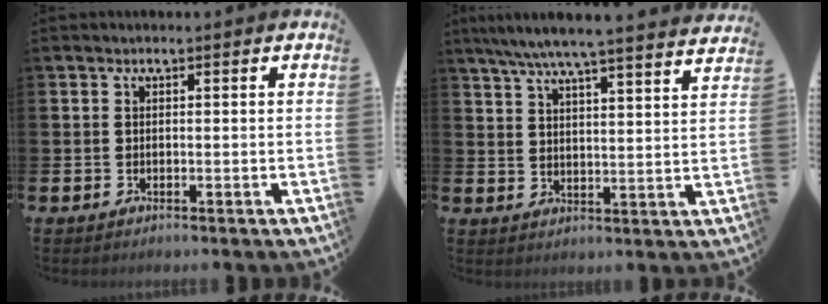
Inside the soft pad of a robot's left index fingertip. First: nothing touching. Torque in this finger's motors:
{"motor_torque": [0.65, -1.03, 0.49, 0.21]}